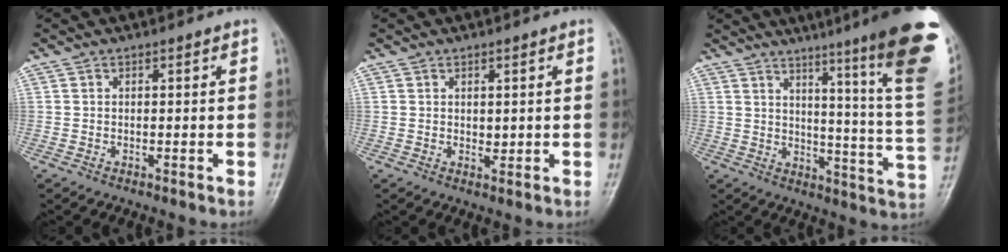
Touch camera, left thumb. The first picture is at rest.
{"total": 1.6, "force": [0.5, 1.0, 1.2], "torque": [-0.012, -0.006, 0.009]}
{"total": 24.1, "force": [15.0, 1.0, 18.8], "torque": [-0.216, -0.095, 0.192]}